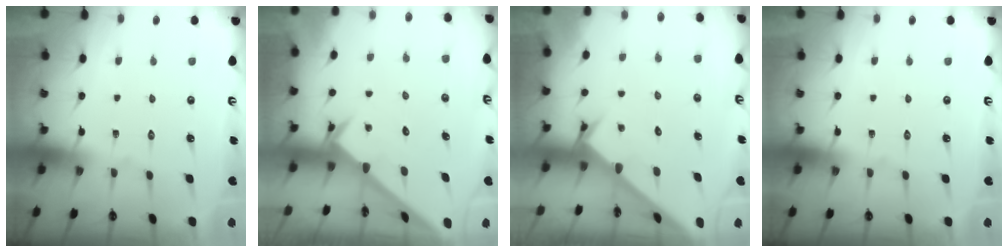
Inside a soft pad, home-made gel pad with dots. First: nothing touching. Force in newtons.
{"total": 2.4, "press": 2.4, "slide": 0.2}
{"total": 2.7, "press": 2.7, "slide": 0.3}
{"total": 0.0}